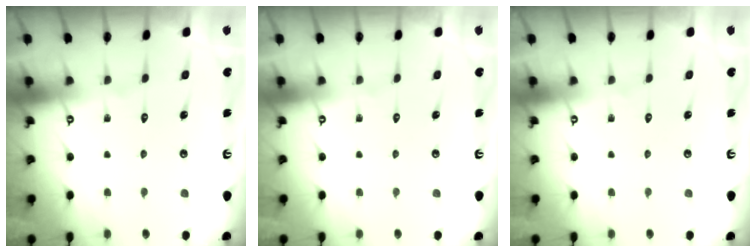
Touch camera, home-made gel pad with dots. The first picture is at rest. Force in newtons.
{"total": 0.0}
{"total": 0.0}